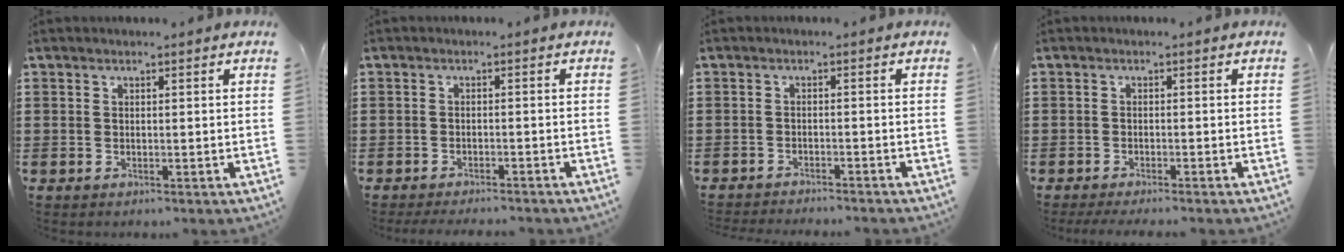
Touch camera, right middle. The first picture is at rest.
{"total": 2.2, "force": [-2.2, 0.2, 0.1], "torque": [-0.005, 0.000, -0.046]}
{"total": 2.0, "force": [-2.0, -0.1, -0.1], "torque": [-0.003, 0.002, -0.043]}
{"total": 1.6, "force": [-1.5, 0.0, 0.3], "torque": [-0.008, 0.000, -0.031]}